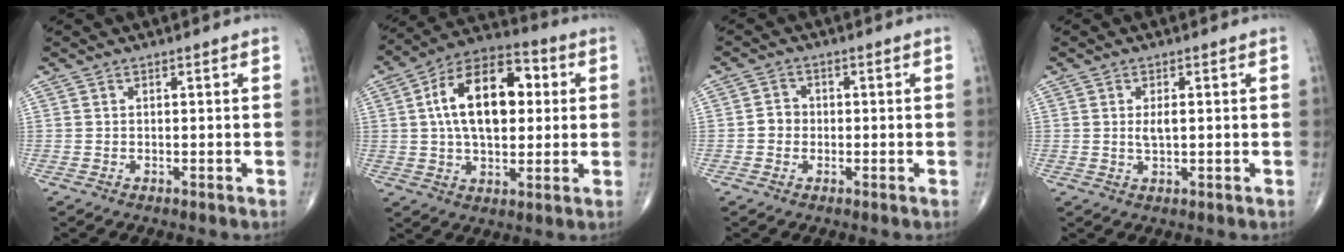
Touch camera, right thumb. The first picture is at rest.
{"total": 18.3, "force": [3.1, 10.5, 14.7], "torque": [-0.225, 0.020, 0.044]}
{"total": 2.7, "force": [-0.5, 2.5, 1.0], "torque": [-0.004, 0.008, -0.015]}
{"total": 2.7, "force": [0.3, 1.2, 2.4], "torque": [-0.043, -0.002, 0.007]}